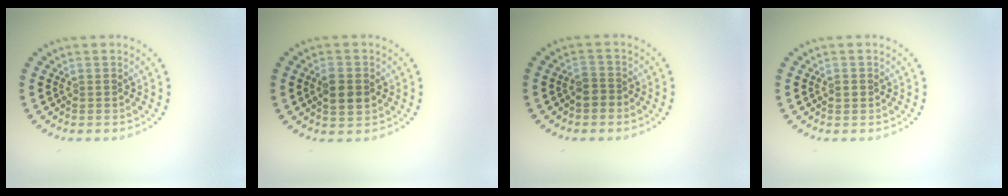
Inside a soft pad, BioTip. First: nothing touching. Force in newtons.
{"total": 3.1, "press": 3.1, "slide": 0.2}
{"total": 1.8, "press": 1.6, "slide": 0.8}
{"total": 1.0, "press": 1.0, "slide": 0.2}